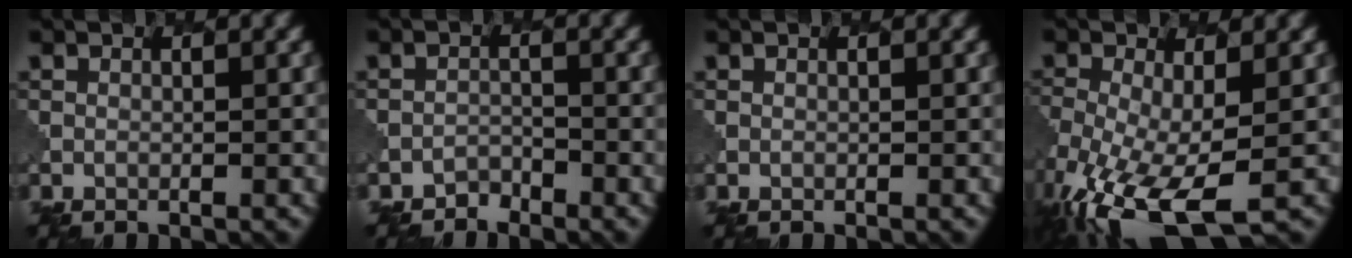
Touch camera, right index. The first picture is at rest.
{"total": 1.1, "force": [-0.9, 0.5, -0.3], "torque": [0.007, 0.004, -0.016]}
{"total": 0.0}
{"total": 11.1, "force": [-4.8, 4.8, 8.8], "torque": [-0.193, -0.043, -0.077]}